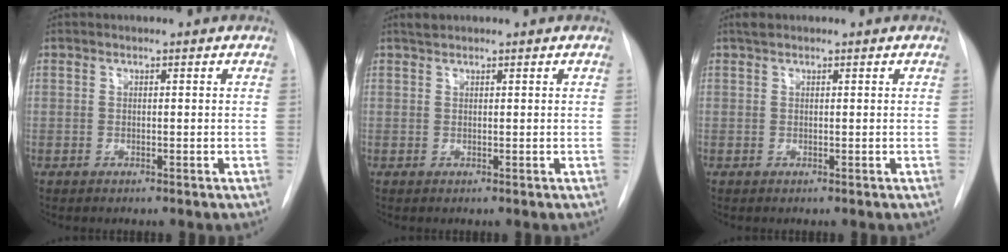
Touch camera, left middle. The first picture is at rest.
{"total": 0.9, "force": [0.8, 0.2, 0.2], "torque": [-0.009, 0.008, 0.018]}
{"total": 1.3, "force": [1.0, 0.5, 0.6], "torque": [-0.013, 0.014, 0.018]}